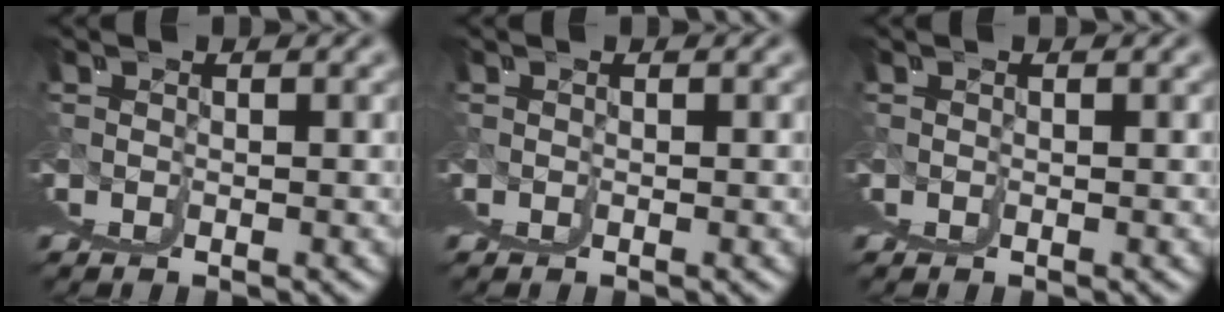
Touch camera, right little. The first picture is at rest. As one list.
[{"total": 0.0}, {"total": 0.0}]